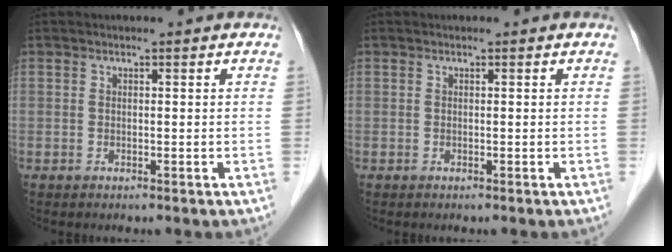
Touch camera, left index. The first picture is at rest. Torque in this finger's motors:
{"motor_torque": [0.00, 0.00, 0.00, 0.00]}